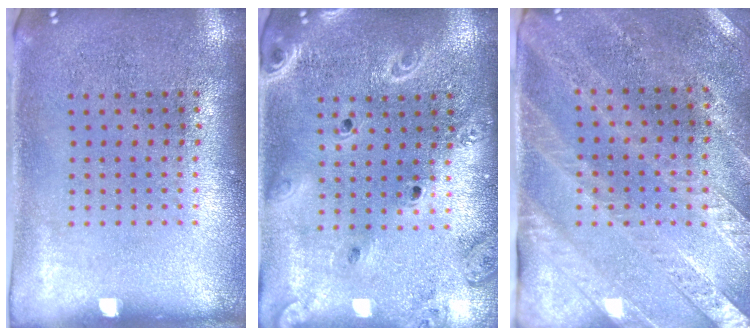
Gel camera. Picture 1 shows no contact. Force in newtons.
{"total": 2.1, "press": 1.9, "slide": 0.9}
{"total": 2.6, "press": 2.4, "slide": 1.2}